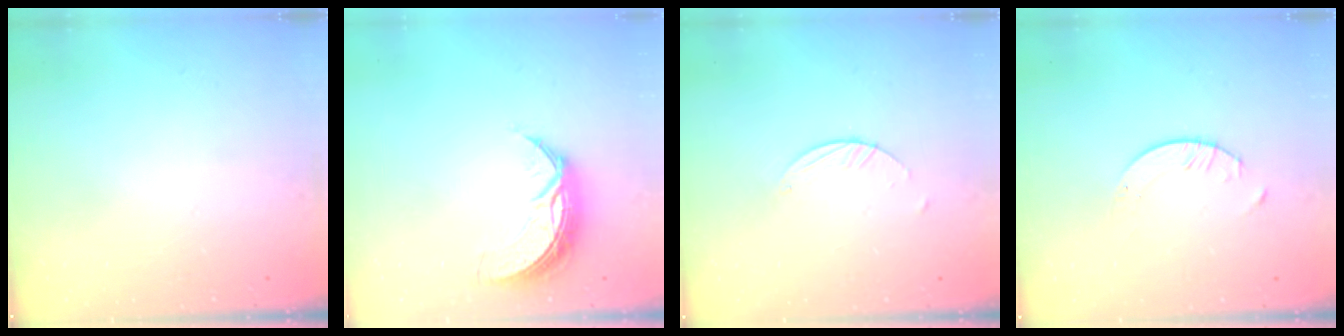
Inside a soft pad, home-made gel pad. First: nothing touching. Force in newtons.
{"total": 8.7, "press": 8.7, "slide": 0.3}
{"total": 1.8, "press": 1.8, "slide": 0.1}
{"total": 1.7, "press": 1.7, "slide": 0.2}